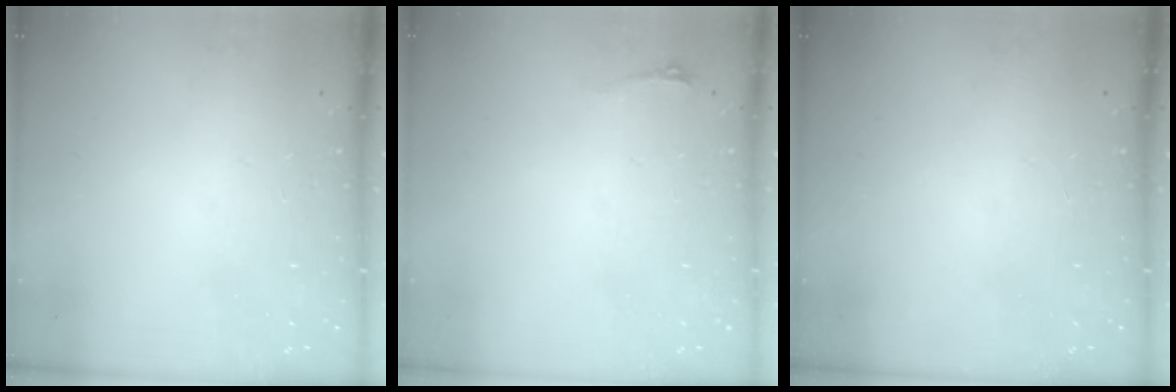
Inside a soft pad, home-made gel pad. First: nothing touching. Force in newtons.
{"total": 2.9, "press": 2.6, "slide": 1.5}
{"total": 0.0}